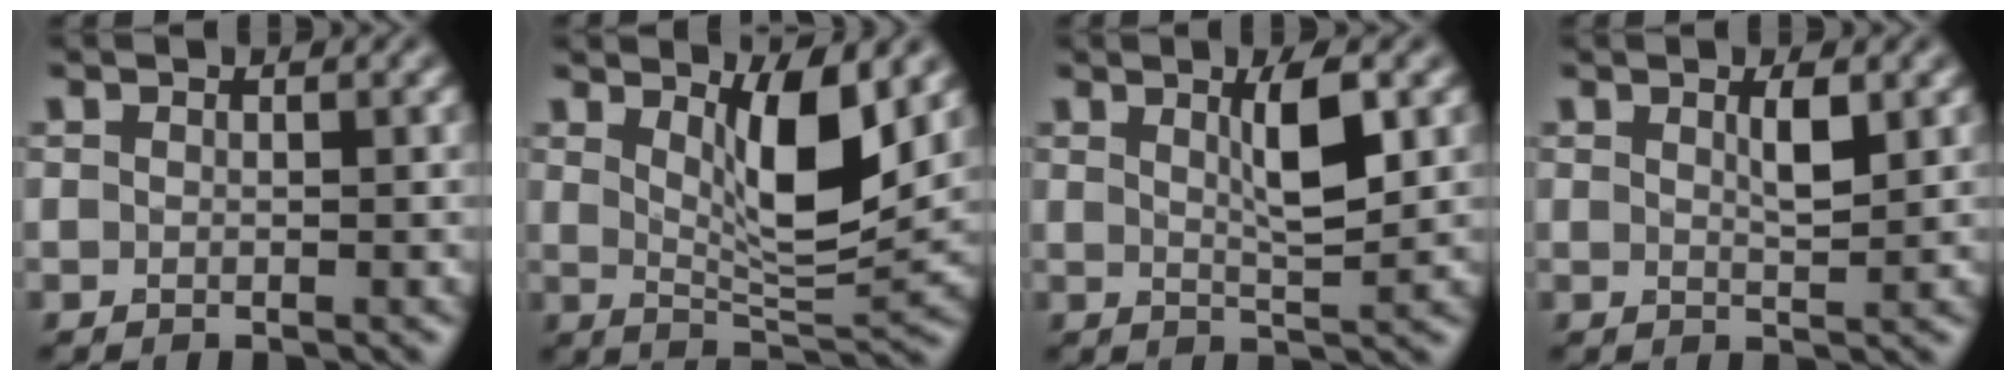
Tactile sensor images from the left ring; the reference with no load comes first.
{"total": 6.5, "force": [2.4, 1.7, 5.8], "torque": [-0.094, -0.015, 0.045]}
{"total": 3.8, "force": [1.3, 0.8, 3.5], "torque": [-0.057, -0.003, 0.023]}
{"total": 1.9, "force": [0.9, 0.3, 1.6], "torque": [-0.028, -0.002, 0.013]}